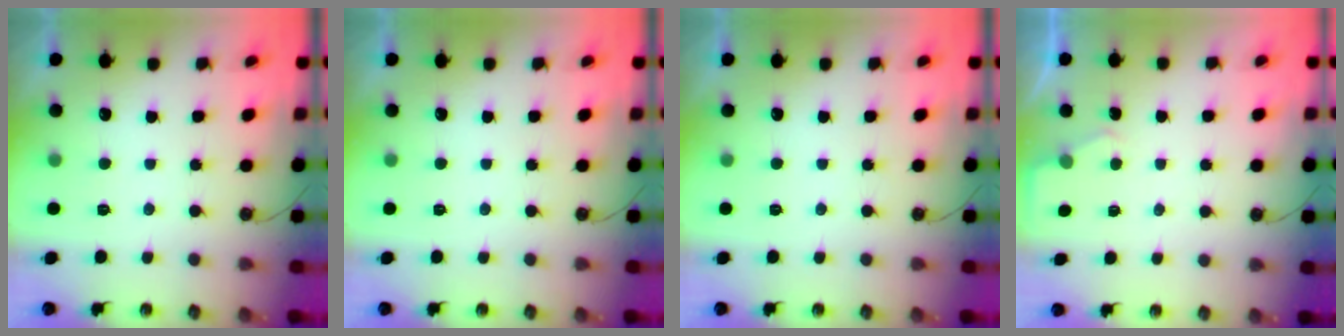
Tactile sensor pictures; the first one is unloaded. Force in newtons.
{"total": 0.0}
{"total": 0.0}
{"total": 3.1, "press": 3.0, "slide": 0.5}